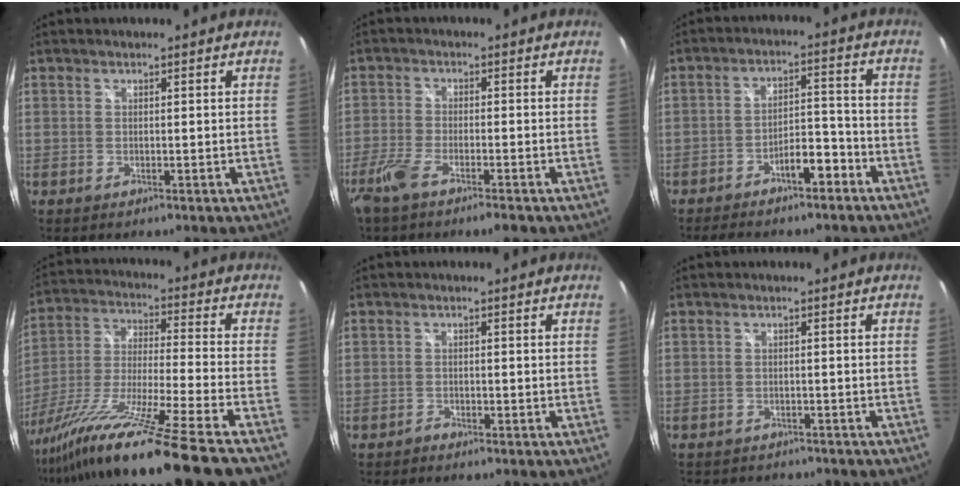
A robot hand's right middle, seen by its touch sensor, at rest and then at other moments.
{"total": 6.3, "force": [-4.6, 1.1, 4.2], "torque": [-0.102, -0.014, -0.090]}
{"total": 7.7, "force": [-5.7, 2.7, 4.5], "torque": [-0.079, 0.022, -0.083]}
{"total": 24.2, "force": [-19.4, -2.9, 14.2], "torque": [-0.246, -0.077, -0.333]}
{"total": 1.1, "force": [-1.0, 0.3, 0.0], "torque": [-0.003, 0.000, -0.020]}
{"total": 5.7, "force": [-5.0, 2.1, 1.6], "torque": [-0.038, -0.014, -0.072]}